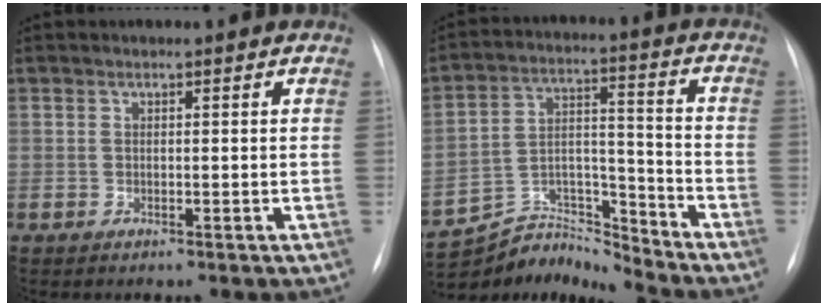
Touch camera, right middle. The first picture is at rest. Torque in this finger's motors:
{"motor_torque": [-0.36, -0.26, -0.08, -0.05]}